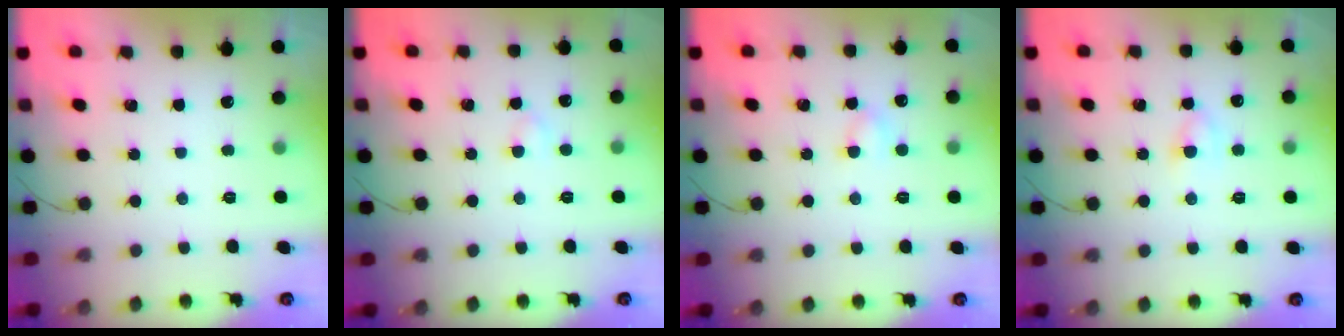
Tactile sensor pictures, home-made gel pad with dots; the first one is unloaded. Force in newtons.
{"total": 2.3, "press": 2.1, "slide": 0.9}
{"total": 3.0, "press": 2.8, "slide": 1.1}
{"total": 4.1, "press": 3.9, "slide": 1.1}